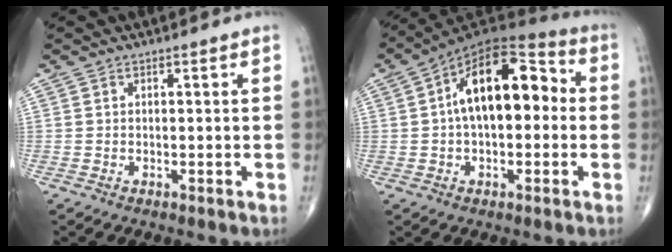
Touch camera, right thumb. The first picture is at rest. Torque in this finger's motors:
{"motor_torque": [-0.09, 1.52, 1.31, 0.33, 0.17]}